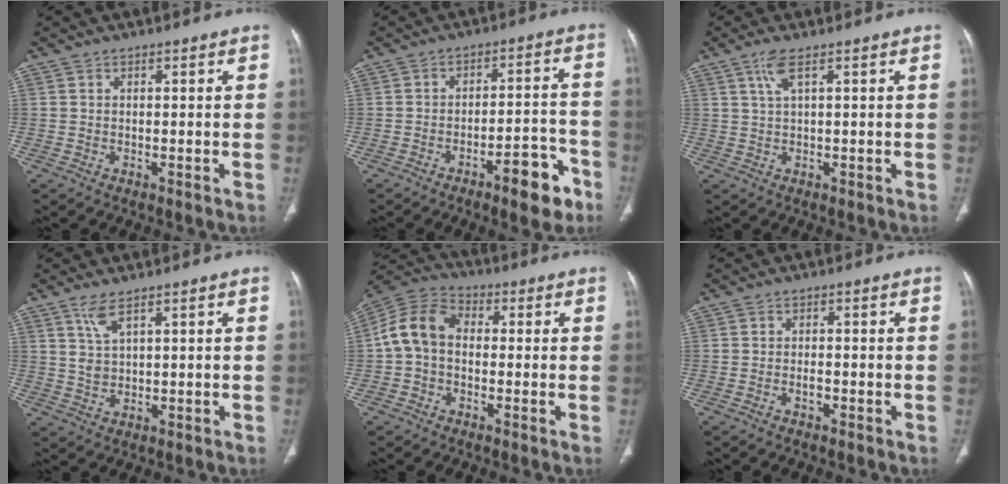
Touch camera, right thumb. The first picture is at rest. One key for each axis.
{"total": 9.7, "fx": -5.9, "fy": 3.3, "fz": 7.0, "tx": -0.082, "ty": 0.044, "tz": -0.080}
{"total": 2.8, "fx": 1.2, "fy": 0.4, "fz": 2.5, "tx": -0.066, "ty": 0.007, "tz": 0.031}
{"total": 3.8, "fx": 2.3, "fy": 1.4, "fz": 2.7, "tx": -0.057, "ty": -0.010, "tz": 0.055}
{"total": 9.7, "fx": -0.4, "fy": 7.1, "fz": 6.6, "tx": -0.118, "ty": 0.029, "tz": -0.022}
{"total": 1.5, "fx": -0.9, "fy": 0.7, "fz": 0.9, "tx": -0.018, "ty": 0.008, "tz": -0.016}